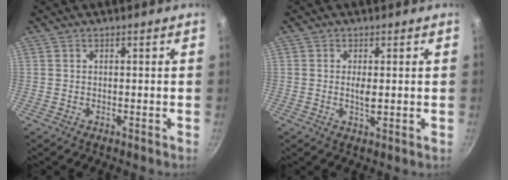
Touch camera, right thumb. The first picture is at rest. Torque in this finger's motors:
{"motor_torque": [2.58, 2.43, -0.24, -0.01, -0.01]}